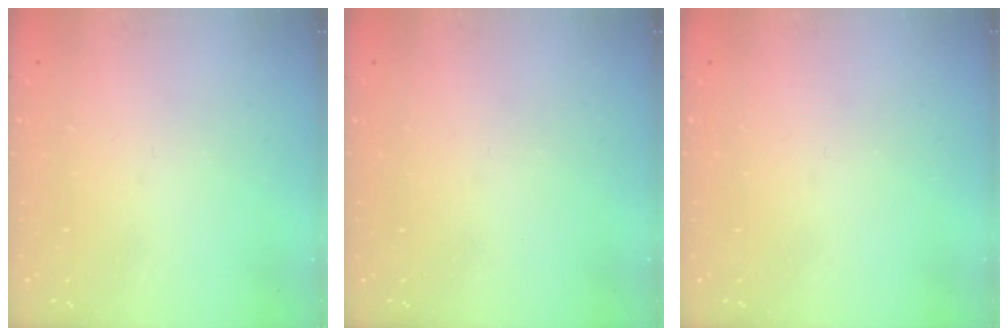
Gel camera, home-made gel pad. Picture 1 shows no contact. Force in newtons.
{"total": 0.0}
{"total": 0.0}